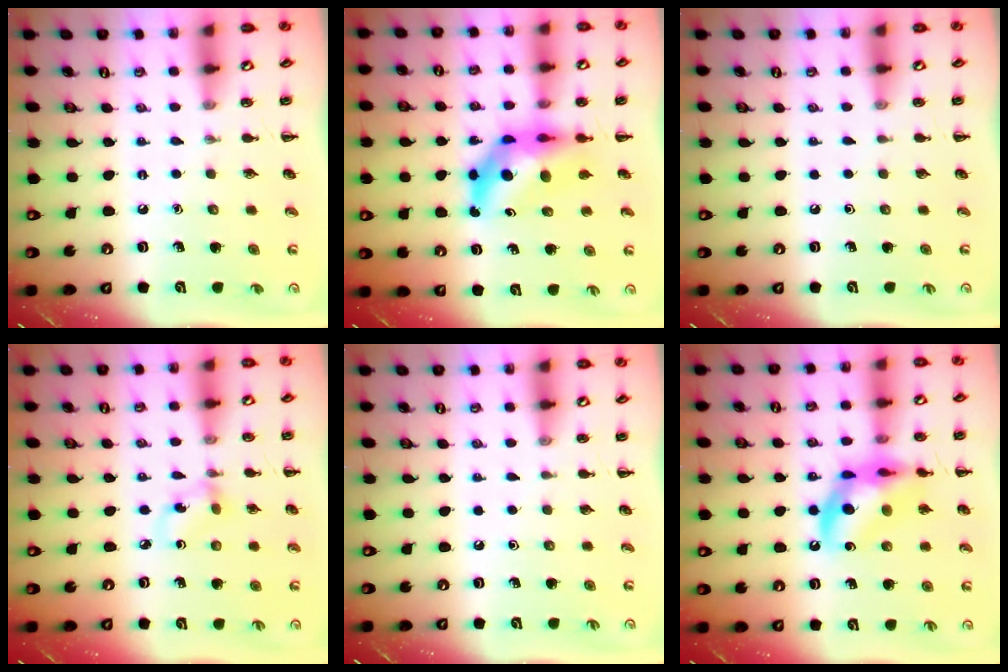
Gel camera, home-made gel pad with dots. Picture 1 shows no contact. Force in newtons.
{"total": 9.2, "press": 8.6, "slide": 3.1}
{"total": 0.0}
{"total": 3.0, "press": 2.9, "slide": 0.7}
{"total": 0.0}
{"total": 13.9, "press": 13.5, "slide": 3.1}